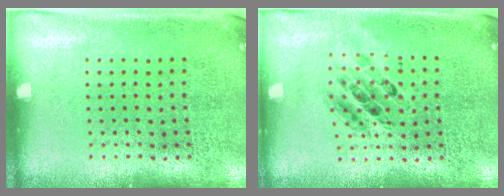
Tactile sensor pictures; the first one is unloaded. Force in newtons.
{"total": 0.7, "press": 0.7, "slide": 0.1}